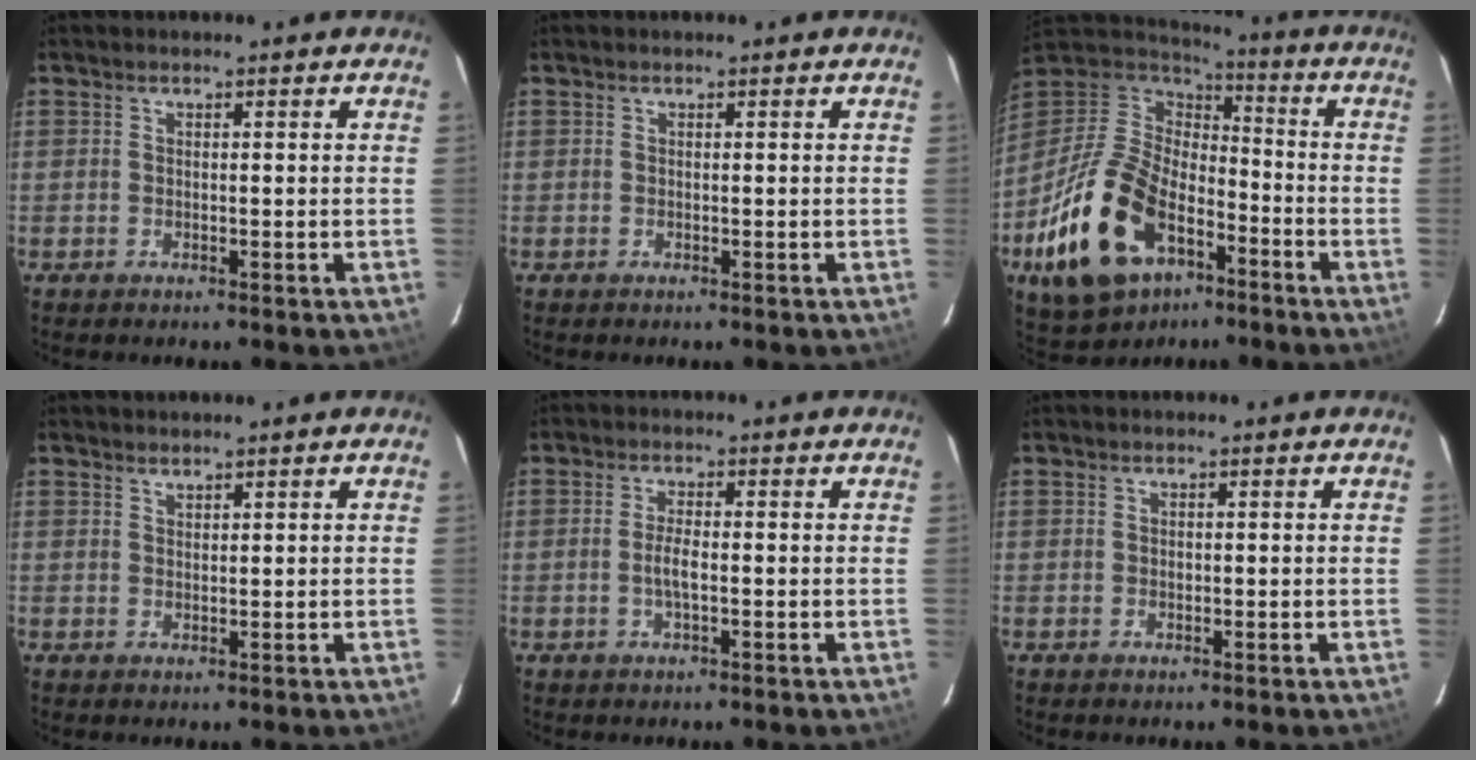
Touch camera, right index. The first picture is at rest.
{"total": 0.0}
{"total": 23.4, "force": [-10.9, 14.4, 15.0], "torque": [-0.328, -0.011, -0.179]}
{"total": 1.0, "force": [1.0, 0.2, 0.2], "torque": [-0.004, 0.001, 0.020]}
{"total": 2.7, "force": [-0.6, 0.4, 2.6], "torque": [-0.053, -0.001, -0.013]}
{"total": 0.0}